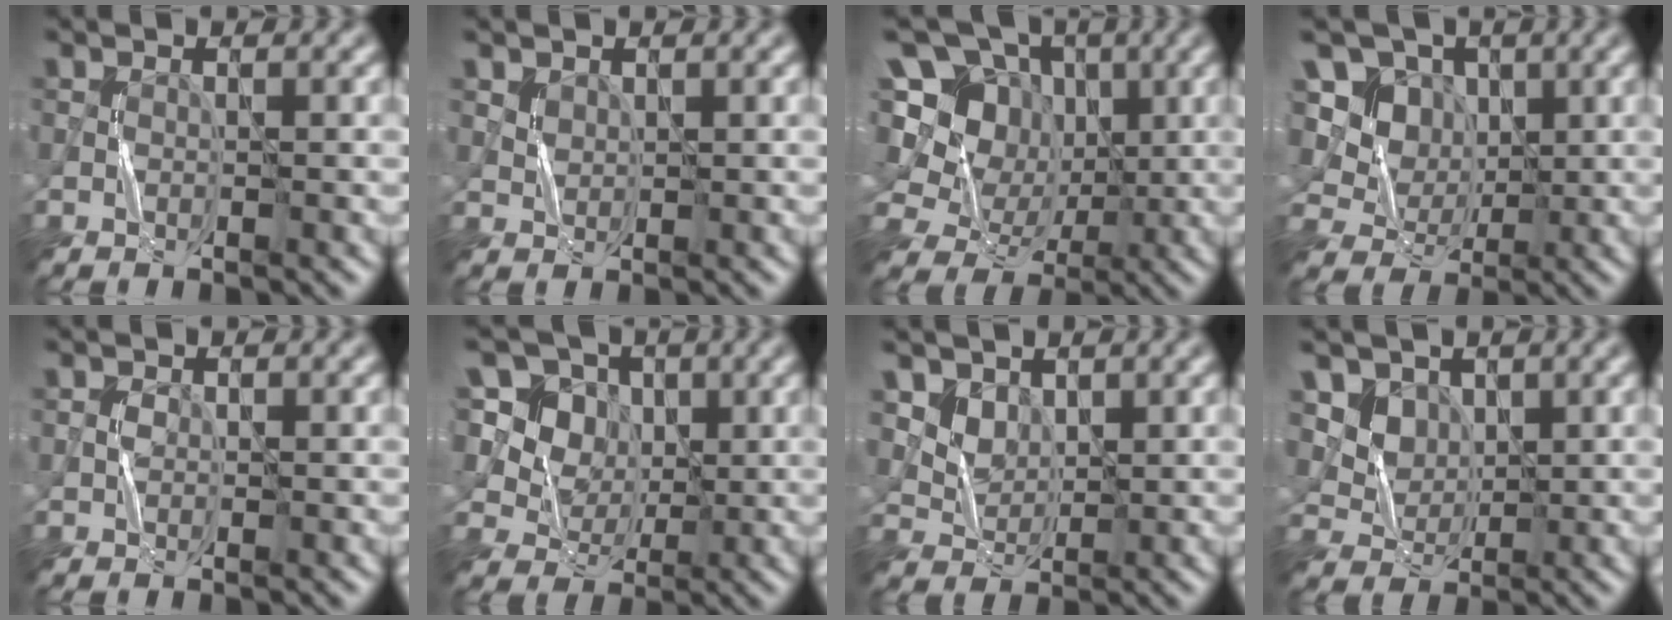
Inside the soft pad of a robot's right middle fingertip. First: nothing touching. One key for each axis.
{"total": 1.1, "fx": 0.7, "fy": 0.8, "fz": 0.3, "tx": -0.010, "ty": 0.001, "tz": 0.020}
{"total": 12.2, "fx": 2.0, "fy": 10.4, "fz": 6.1, "tx": -0.152, "ty": 0.051, "tz": 0.012}
{"total": 8.6, "fx": 3.0, "fy": 7.3, "fz": 3.6, "tx": -0.081, "ty": 0.012, "tz": 0.049}
{"total": 0.7, "fx": 0.1, "fy": 0.6, "fz": 0.4, "tx": -0.007, "ty": 0.001, "tz": 0.001}
{"total": 12.0, "fx": 5.1, "fy": 9.5, "fz": 5.3, "tx": -0.134, "ty": 0.025, "tz": 0.092}
{"total": 3.2, "fx": 1.9, "fy": 2.3, "fz": 1.3, "tx": -0.041, "ty": -0.019, "tz": 0.058}
{"total": 4.9, "fx": 2.7, "fy": 3.6, "fz": 1.9, "tx": -0.065, "ty": -0.017, "tz": 0.076}